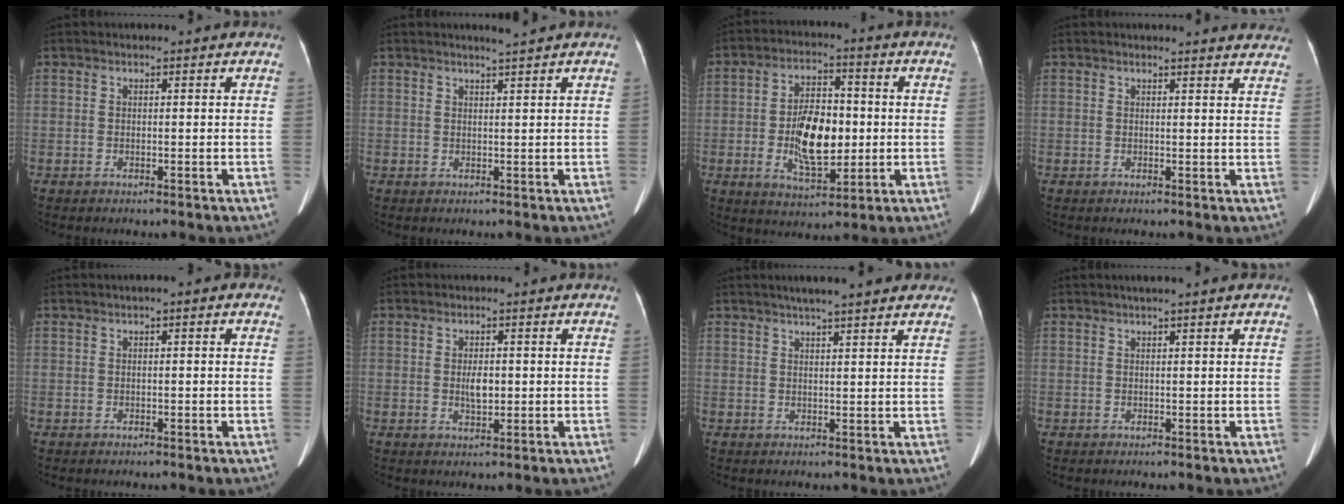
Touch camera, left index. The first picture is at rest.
{"total": 1.5, "force": [1.3, -0.4, 0.6], "torque": [-0.011, -0.002, 0.025]}
{"total": 10.5, "force": [-1.1, 4.8, 9.3], "torque": [-0.177, 0.004, -0.014]}
{"total": 9.6, "force": [9.4, 0.9, 1.9], "torque": [0.001, -0.027, 0.074]}
{"total": 1.1, "force": [0.2, 0.4, 1.0], "torque": [-0.009, 0.007, -0.005]}
{"total": 2.7, "force": [-0.1, 1.3, 2.4], "torque": [-0.045, 0.000, 0.002]}
{"total": 9.6, "force": [7.7, 0.9, 5.5], "torque": [-0.074, 0.027, 0.091]}
{"total": 2.0, "force": [1.3, -0.1, 1.6], "torque": [-0.028, 0.018, 0.020]}